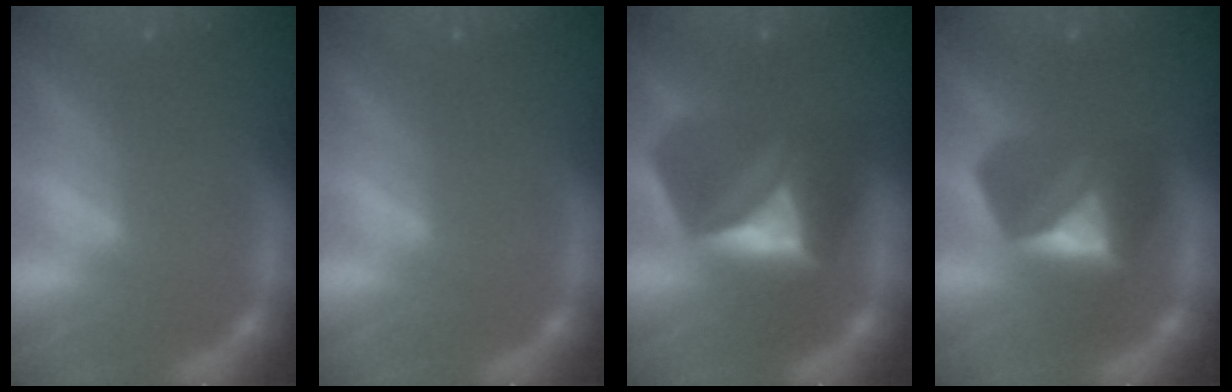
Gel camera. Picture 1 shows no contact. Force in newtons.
{"total": 0.0}
{"total": 7.9}
{"total": 5.9}